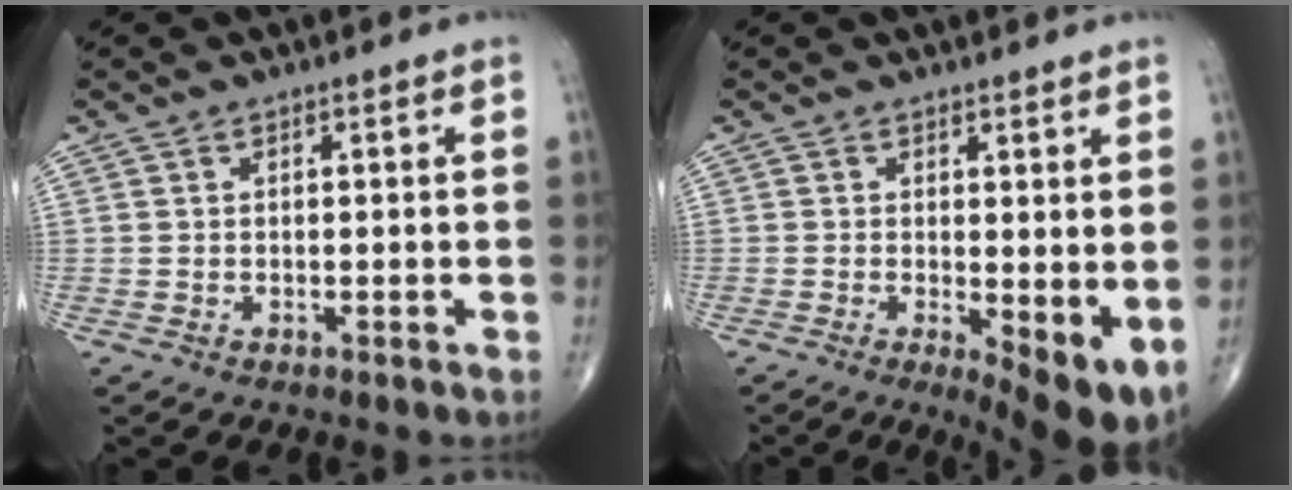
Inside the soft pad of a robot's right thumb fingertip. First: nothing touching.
{"total": 7.4, "force": [-0.7, 2.4, 7.0], "torque": [-0.099, -0.020, -0.006]}